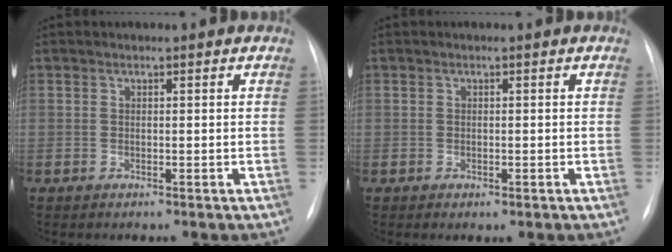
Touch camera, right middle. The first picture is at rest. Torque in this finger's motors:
{"motor_torque": [-0.54, 0.12, -0.12, -0.05]}